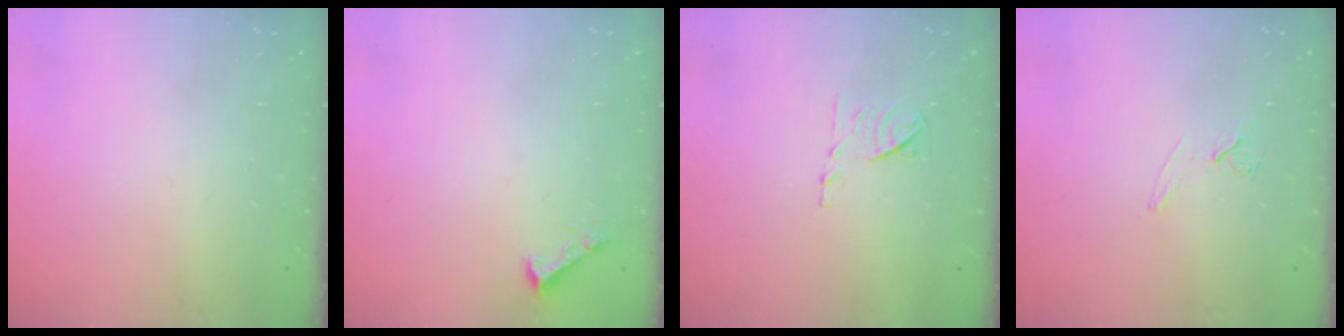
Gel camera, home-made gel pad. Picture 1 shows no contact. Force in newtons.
{"total": 2.3, "press": 2.3, "slide": 0.3}
{"total": 6.6, "press": 6.6, "slide": 0.9}
{"total": 6.7, "press": 6.0, "slide": 3.0}